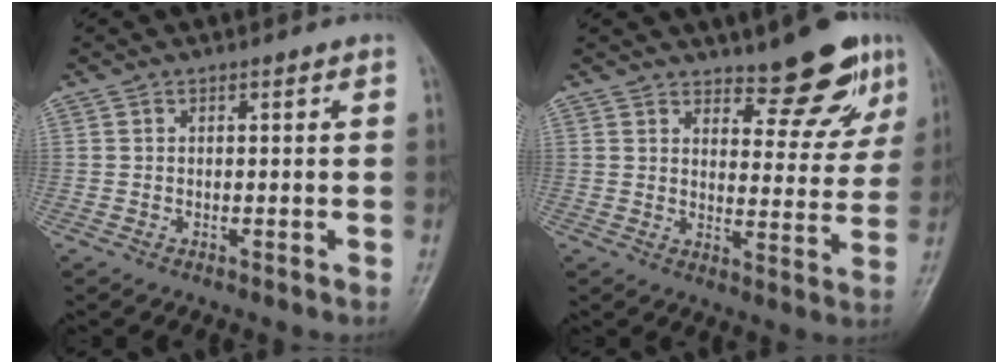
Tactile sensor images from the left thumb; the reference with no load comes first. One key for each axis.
{"total": 10.7, "fx": 7.8, "fy": 3.8, "fz": 6.3, "tx": -0.044, "ty": -0.053, "tz": 0.109}